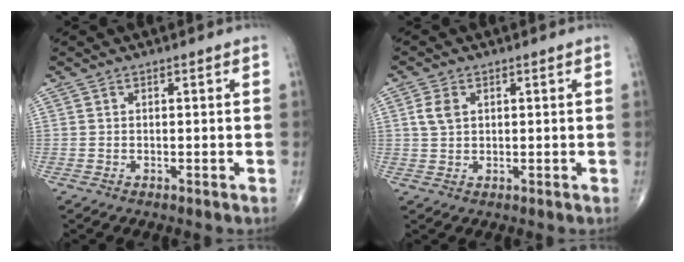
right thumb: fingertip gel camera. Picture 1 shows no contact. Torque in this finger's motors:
{"motor_torque": [-0.27, 0.28, 0.40, 0.16, 0.03]}